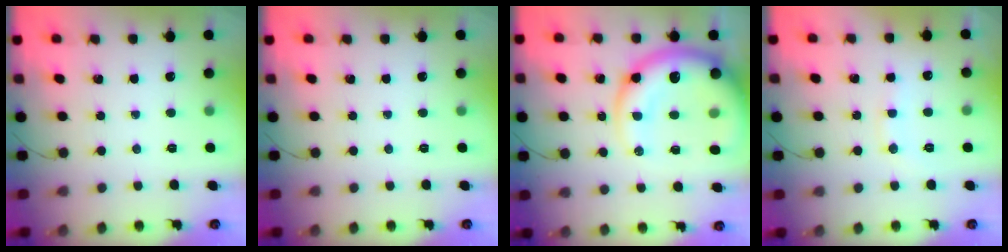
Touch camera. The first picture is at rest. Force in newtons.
{"total": 0.0}
{"total": 19.8, "press": 19.1, "slide": 5.0}
{"total": 8.3, "press": 8.2, "slide": 1.4}